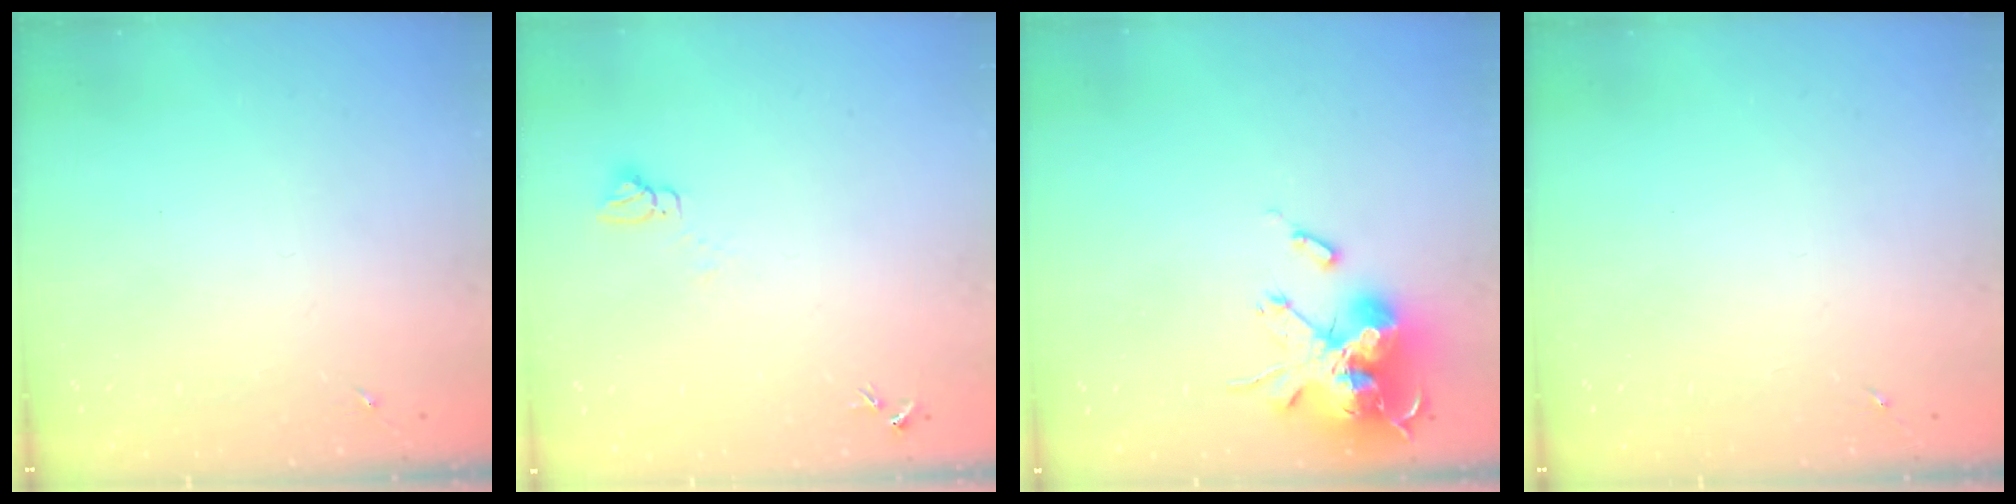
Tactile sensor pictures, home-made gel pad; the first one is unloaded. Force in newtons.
{"total": 4.1, "press": 4.1, "slide": 0.3}
{"total": 19.6, "press": 19.6, "slide": 0.1}
{"total": 0.0}